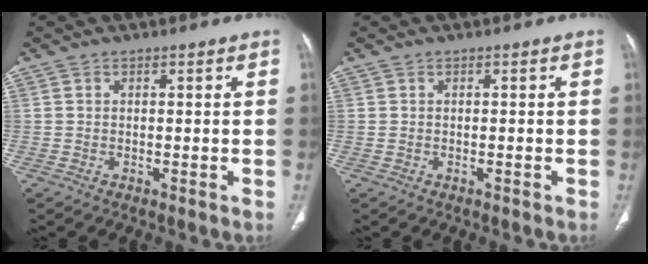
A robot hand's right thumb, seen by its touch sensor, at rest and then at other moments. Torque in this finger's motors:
{"motor_torque": [-0.25, -0.13, -0.29, 0.14, -0.01]}